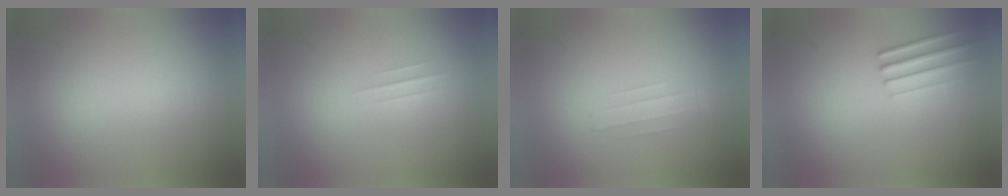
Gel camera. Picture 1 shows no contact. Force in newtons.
{"total": 1.0}
{"total": 1.1}
{"total": 2.4}